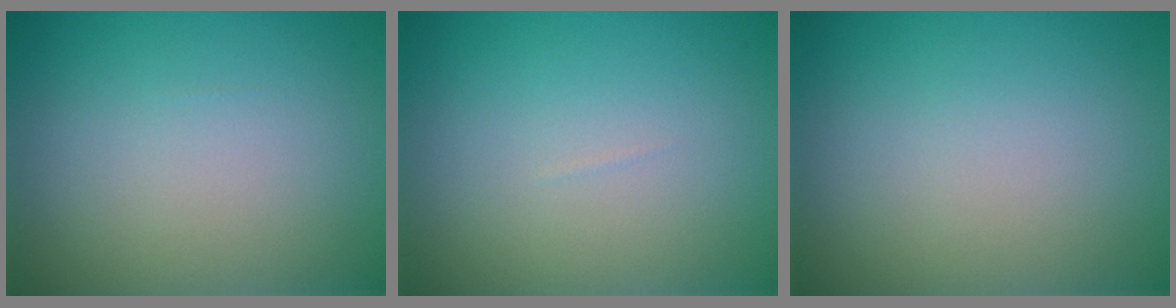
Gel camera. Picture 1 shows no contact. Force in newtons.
{"total": 0.0}
{"total": 0.0}